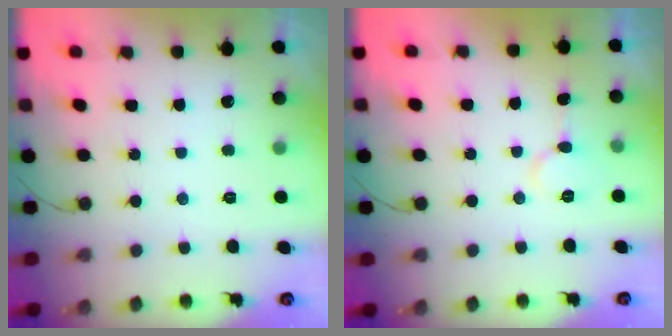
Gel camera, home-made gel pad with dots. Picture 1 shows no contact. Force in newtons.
{"total": 5.6, "press": 5.6, "slide": 0.2}